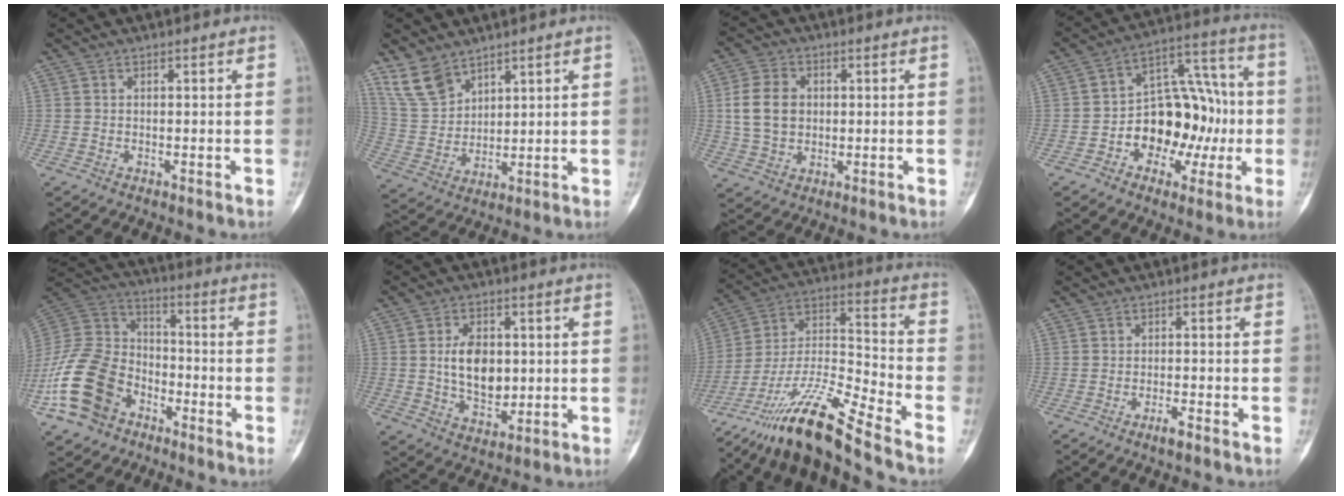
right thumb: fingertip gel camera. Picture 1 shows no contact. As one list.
[{"total": 8.5, "force": [6.4, 4.7, 3.0], "torque": [-0.053, -0.027, 0.144]}, {"total": 8.8, "force": [1.0, 6.8, 5.5], "torque": [-0.090, 0.008, 0.020]}, {"total": 17.4, "force": [-3.0, 12.2, 12.0], "torque": [-0.124, 0.056, -0.043]}, {"total": 18.5, "force": [-8.9, 13.0, 9.7], "torque": [-0.181, 0.062, -0.175]}, {"total": 9.5, "force": [0.7, 6.3, 7.0], "torque": [-0.097, -0.008, 0.017]}, {"total": 17.9, "force": [-14.1, 0.9, 11.0], "torque": [-0.224, 0.073, -0.260]}, {"total": 2.2, "force": [-1.5, 0.0, 1.6], "torque": [-0.037, 0.005, -0.031]}]